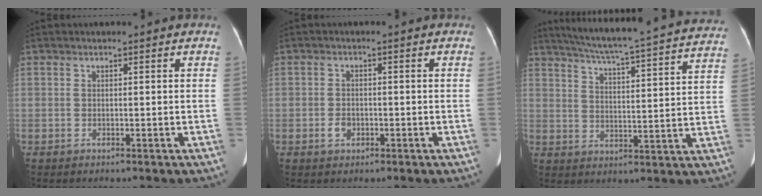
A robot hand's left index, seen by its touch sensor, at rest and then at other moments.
{"total": 2.0, "force": [-0.9, 1.5, 1.0], "torque": [-0.023, 0.002, -0.014]}
{"total": 28.2, "force": [25.6, 1.6, 11.7], "torque": [-0.190, -0.043, 0.319]}